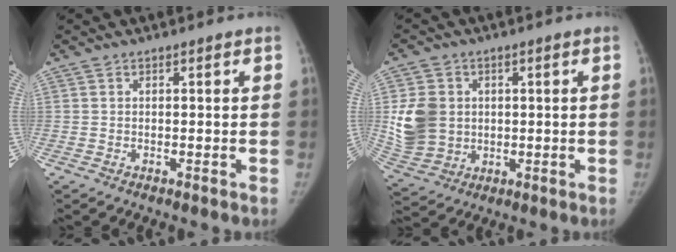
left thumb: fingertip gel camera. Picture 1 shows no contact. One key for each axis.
{"total": 10.6, "fx": 1.1, "fy": 8.9, "fz": 5.6, "tx": -0.092, "ty": -0.003, "tz": 0.036}